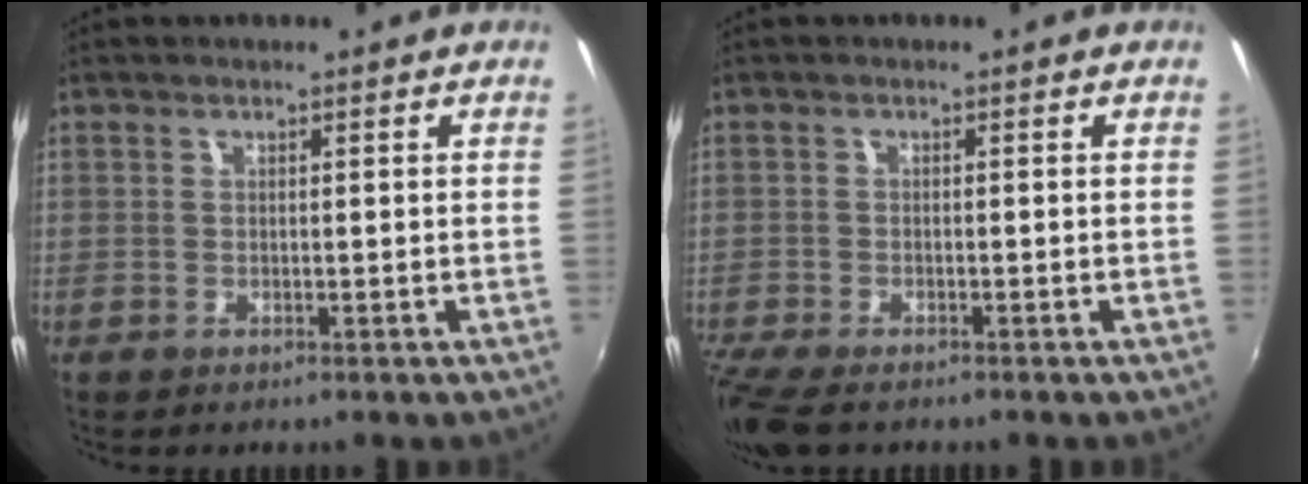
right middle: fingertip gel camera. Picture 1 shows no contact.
{"total": 7.2, "force": [-5.6, 2.0, 4.0], "torque": [-0.101, -0.040, -0.106]}